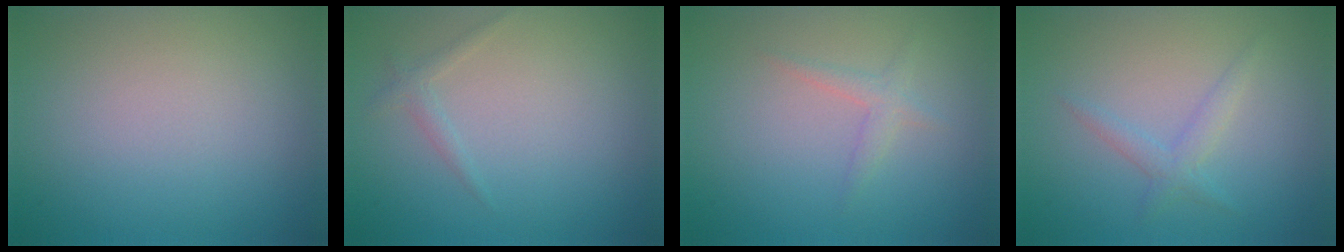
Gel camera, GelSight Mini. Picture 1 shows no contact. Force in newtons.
{"total": 1.0, "press": 1.0, "slide": 0.0}
{"total": 1.3, "press": 1.3, "slide": 0.1}
{"total": 1.6, "press": 1.6, "slide": 0.1}